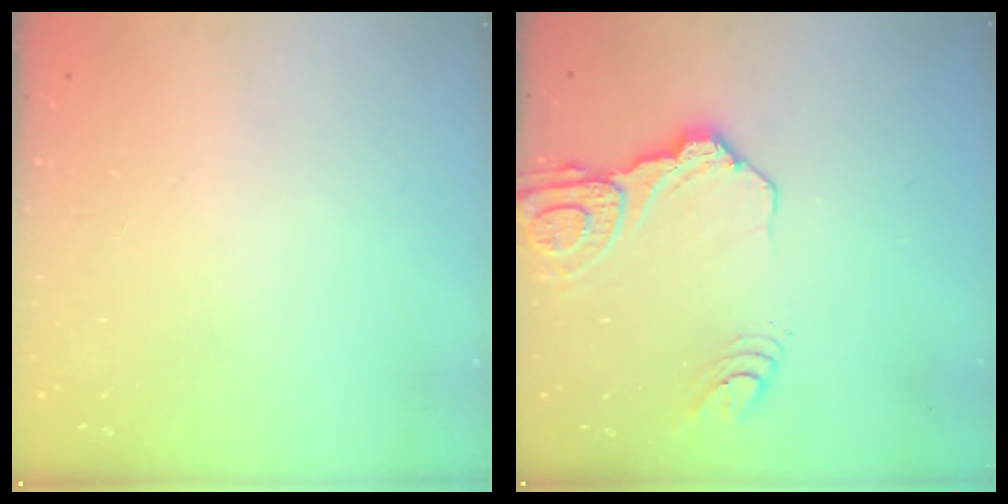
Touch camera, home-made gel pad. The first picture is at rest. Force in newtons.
{"total": 13.8, "press": 13.7, "slide": 1.5}